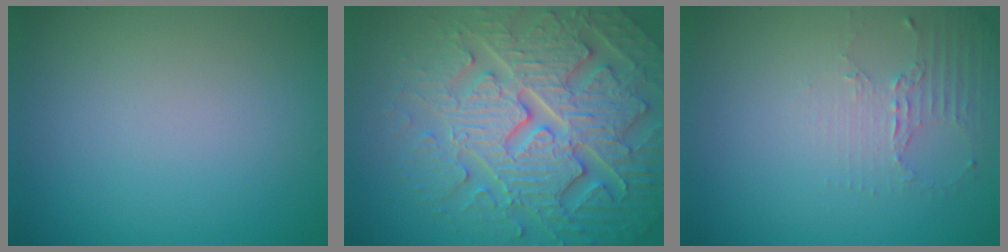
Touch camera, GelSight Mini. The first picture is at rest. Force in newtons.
{"total": 7.9, "press": 7.7, "slide": 1.9}
{"total": 2.2, "press": 1.6, "slide": 1.5}